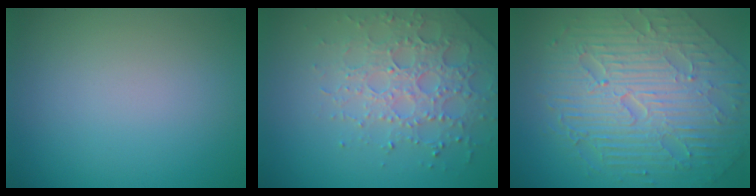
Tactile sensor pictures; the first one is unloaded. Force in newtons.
{"total": 4.9, "press": 4.7, "slide": 1.2}
{"total": 10.3, "press": 6.8, "slide": 7.8}